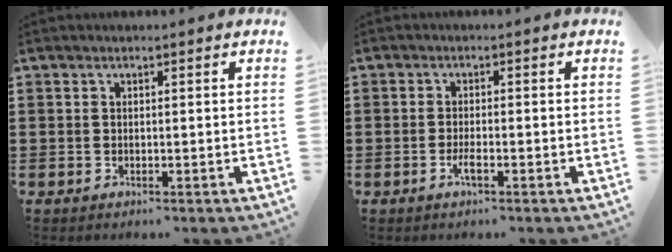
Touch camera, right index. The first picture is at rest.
{"total": 1.9, "force": [-0.9, 0.4, 1.7], "torque": [-0.039, -0.004, -0.018]}